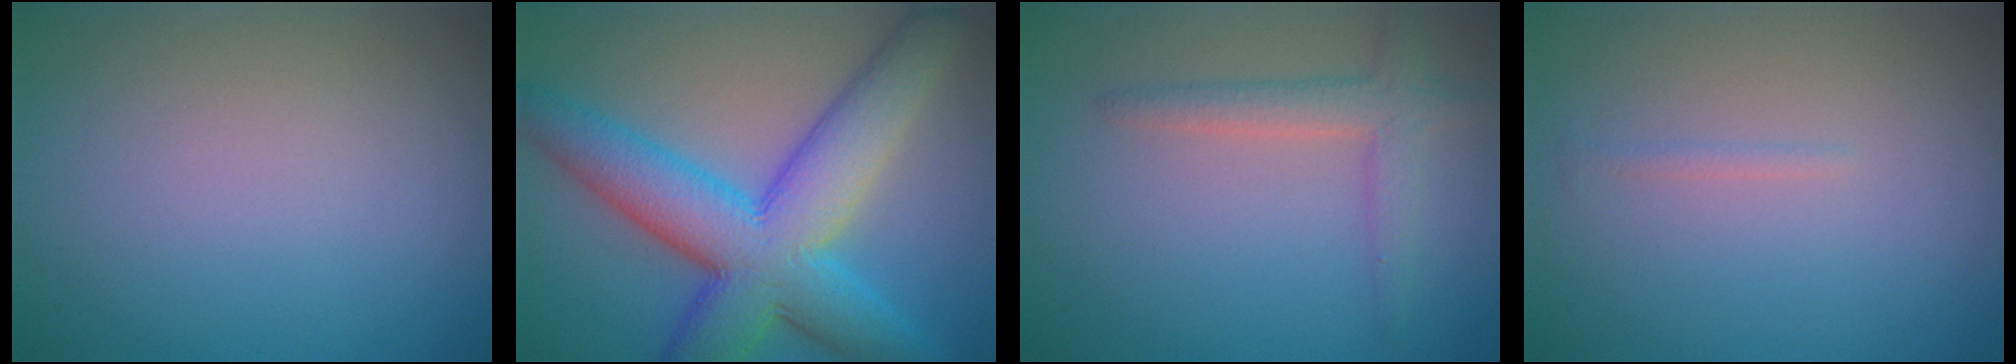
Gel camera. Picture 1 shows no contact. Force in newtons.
{"total": 10.8, "press": 10.8, "slide": 0.1}
{"total": 2.7, "press": 2.7, "slide": 0.2}
{"total": 0.5, "press": 0.5, "slide": 0.0}